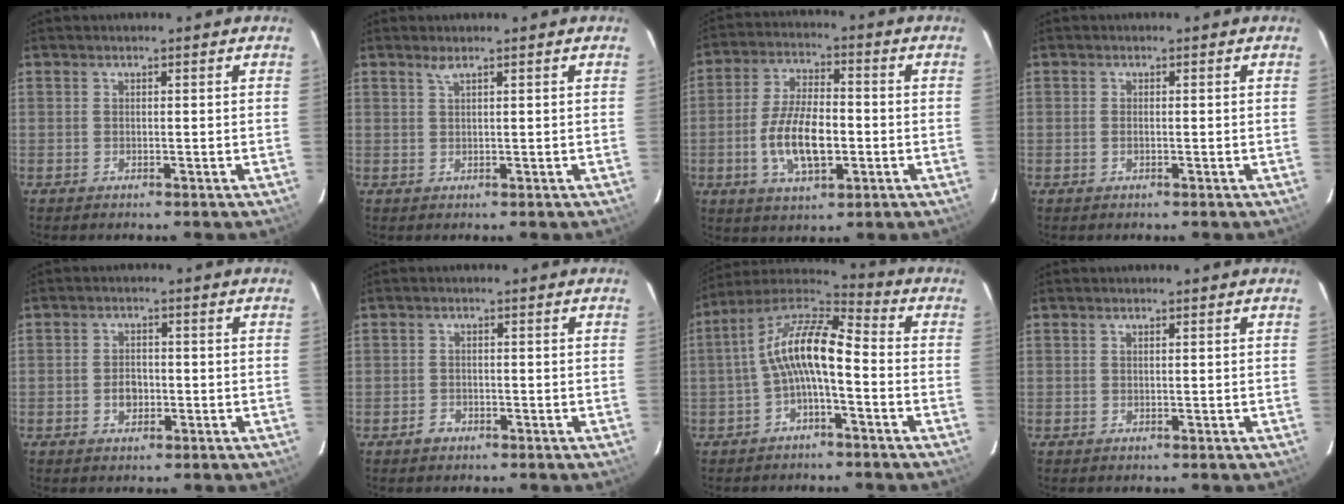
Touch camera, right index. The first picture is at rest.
{"total": 1.0, "force": [0.8, -0.1, 0.7], "torque": [-0.010, 0.001, 0.014]}
{"total": 11.4, "force": [-2.6, 5.0, 10.0], "torque": [-0.199, -0.001, -0.043]}
{"total": 0.7, "force": [-0.2, 0.3, 0.5], "torque": [-0.012, -0.002, -0.004]}
{"total": 3.1, "force": [-0.9, 2.3, 1.8], "torque": [-0.032, 0.002, -0.014]}
{"total": 1.9, "force": [-1.1, 1.6, 0.2], "torque": [-0.006, 0.005, -0.017]}
{"total": 11.3, "force": [-2.1, 3.5, 10.5], "torque": [-0.212, 0.022, -0.045]}
{"total": 0.0}